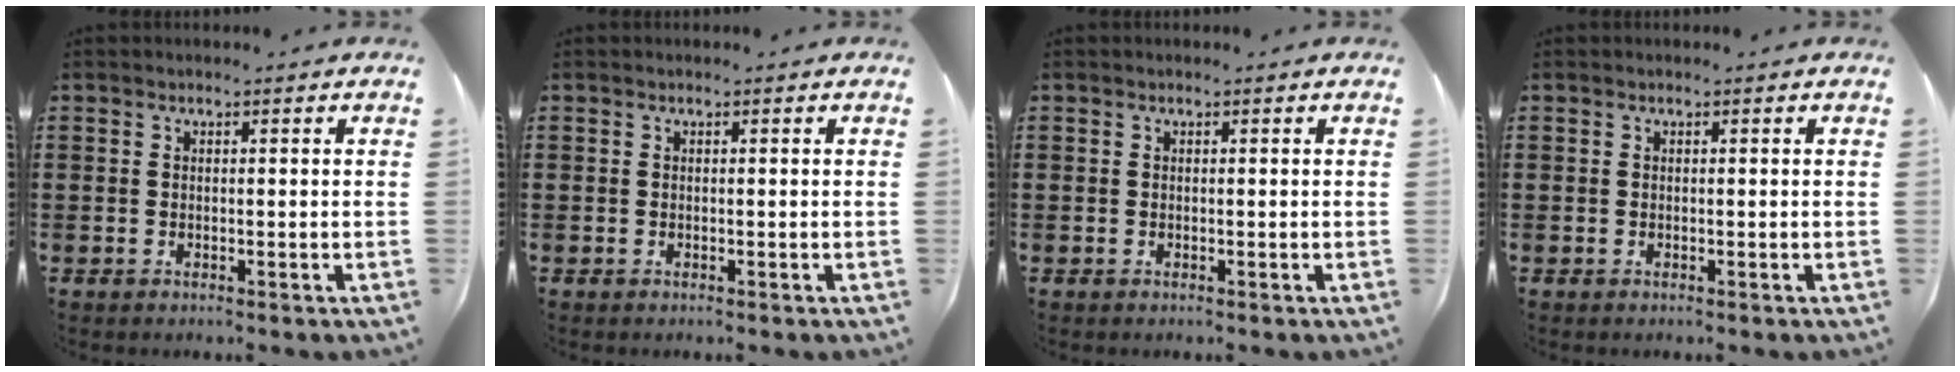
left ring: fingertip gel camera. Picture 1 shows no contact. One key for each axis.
{"total": 0.0}
{"total": 0.0}
{"total": 0.0}